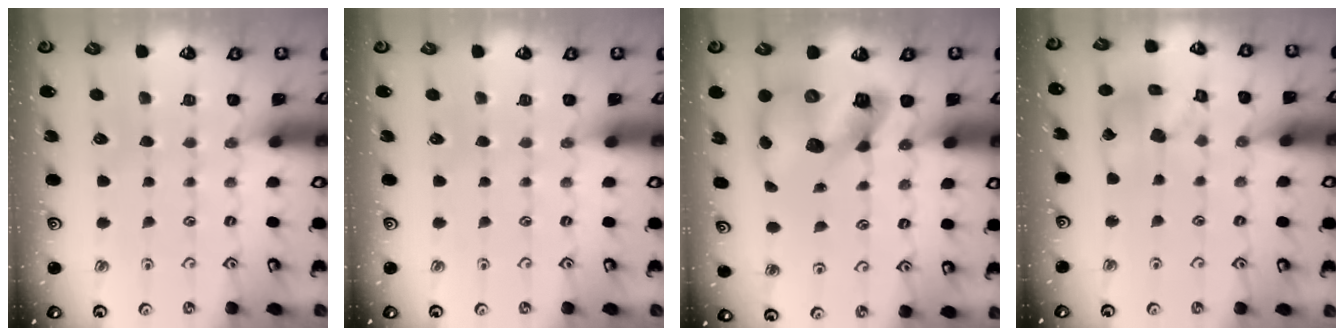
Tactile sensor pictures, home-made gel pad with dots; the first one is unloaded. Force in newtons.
{"total": 0.0}
{"total": 15.9, "press": 15.8, "slide": 1.9}
{"total": 11.6, "press": 11.5, "slide": 1.4}